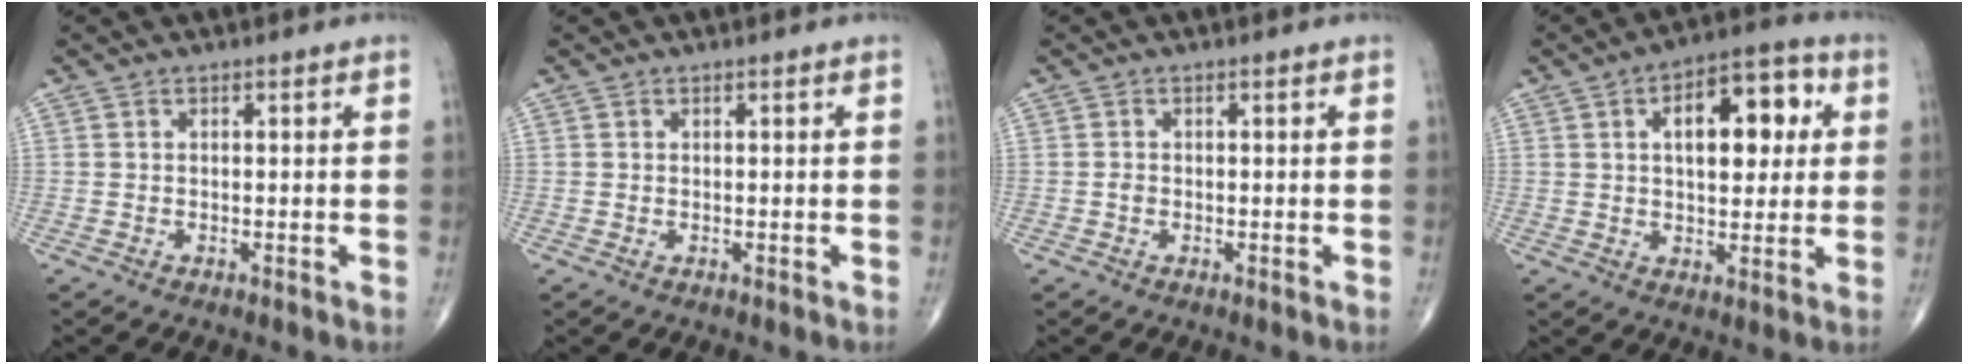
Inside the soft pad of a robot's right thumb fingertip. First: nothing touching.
{"total": 0.0}
{"total": 0.8, "force": [-0.2, 0.6, 0.4], "torque": [-0.005, 0.002, -0.005]}
{"total": 13.5, "force": [3.4, 6.9, 11.1], "torque": [-0.127, 0.012, 0.046]}